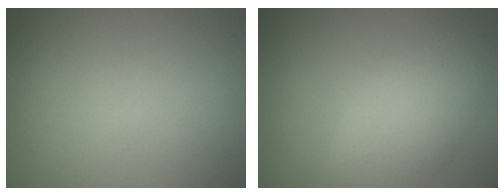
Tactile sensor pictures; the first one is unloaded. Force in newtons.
{"total": 5.5, "press": 5.5, "slide": 0.3}